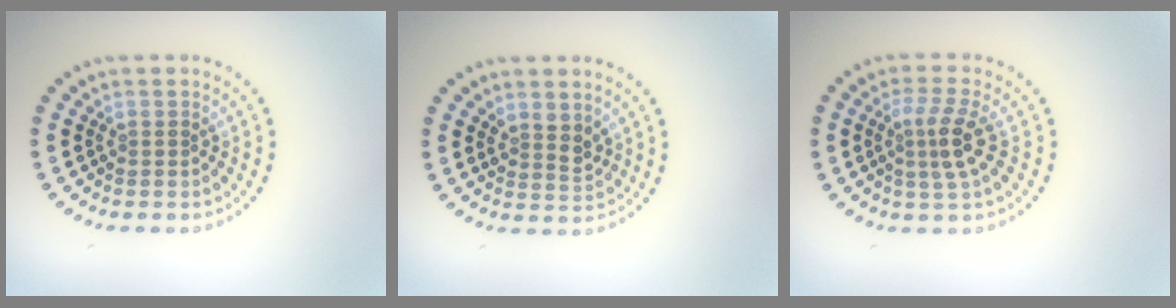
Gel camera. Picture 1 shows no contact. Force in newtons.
{"total": 1.9, "press": 1.6, "slide": 1.1}
{"total": 2.9, "press": 2.5, "slide": 1.4}